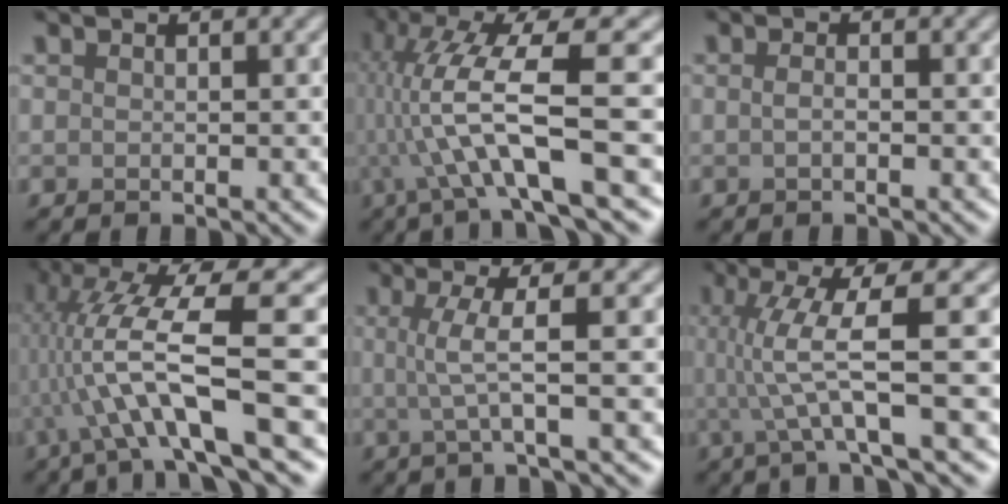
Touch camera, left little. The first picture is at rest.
{"total": 10.5, "force": [-0.5, 2.1, 10.3], "torque": [-0.187, 0.010, -0.007]}
{"total": 0.8, "force": [-0.6, 0.2, 0.6], "torque": [-0.012, 0.000, -0.010]}
{"total": 11.3, "force": [-1.2, 1.9, 11.1], "torque": [-0.201, 0.018, -0.014]}
{"total": 3.7, "force": [-0.3, 0.5, 3.6], "torque": [-0.067, 0.002, -0.008]}
{"total": 6.4, "force": [-0.2, 1.0, 6.3], "torque": [-0.112, 0.002, -0.002]}